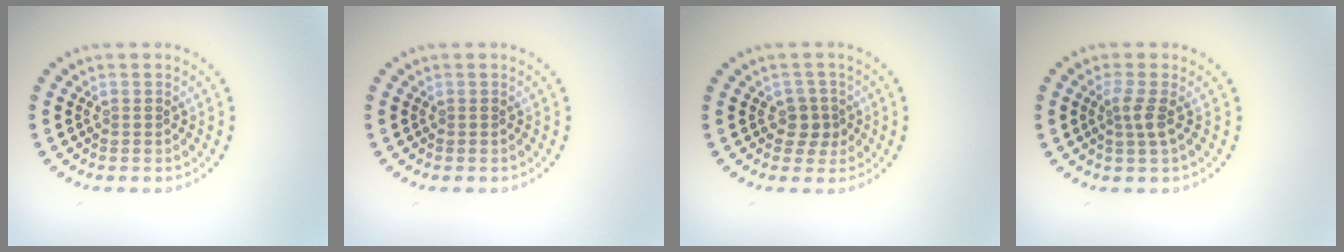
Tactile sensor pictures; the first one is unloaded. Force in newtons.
{"total": 0.0}
{"total": 1.6, "press": 1.4, "slide": 0.8}
{"total": 1.8, "press": 1.3, "slide": 1.2}